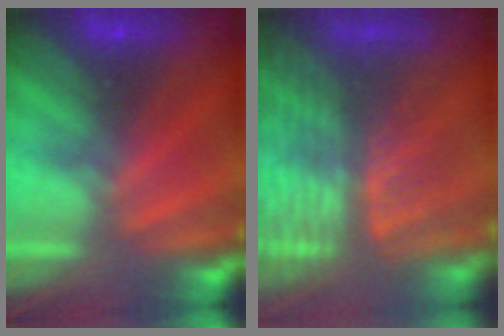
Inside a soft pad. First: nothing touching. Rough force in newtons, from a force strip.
{"total": 7.8}